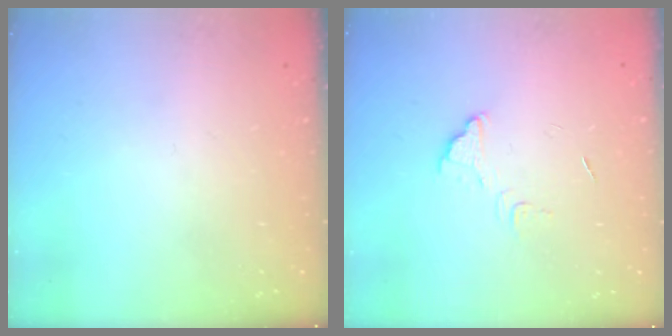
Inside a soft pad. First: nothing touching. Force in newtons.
{"total": 5.4, "press": 5.4, "slide": 0.4}